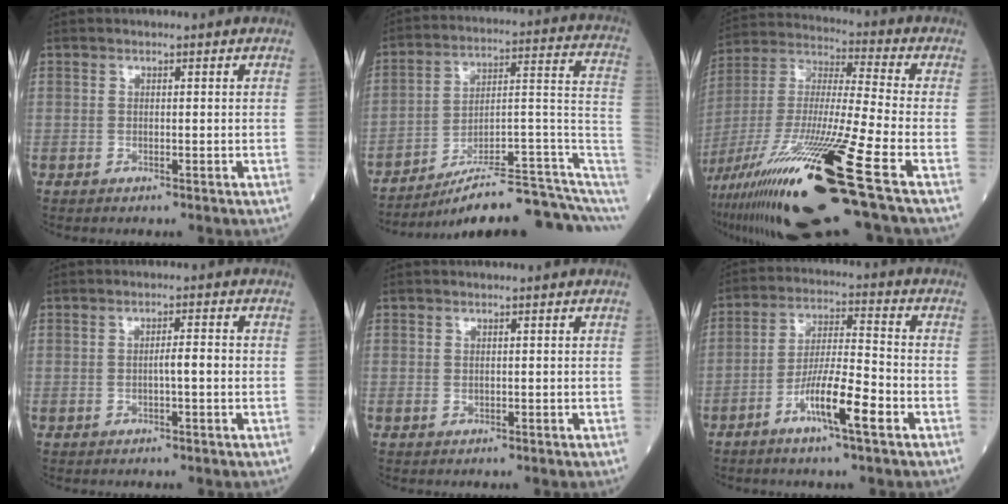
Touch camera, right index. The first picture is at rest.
{"total": 19.2, "force": [-15.3, 1.2, 11.6], "torque": [-0.101, 0.056, -0.224]}
{"total": 27.1, "force": [-14.0, 1.1, 23.2], "torque": [-0.449, -0.059, -0.255]}
{"total": 2.5, "force": [-0.3, 0.1, 2.5], "torque": [-0.040, 0.002, -0.006]}
{"total": 0.0}
{"total": 9.8, "force": [-4.7, 0.7, 8.6], "torque": [-0.161, -0.004, -0.087]}